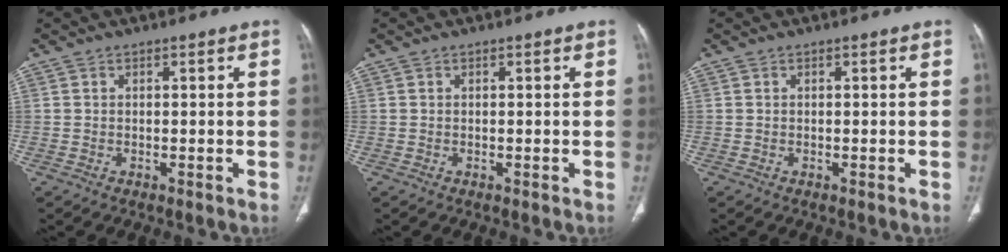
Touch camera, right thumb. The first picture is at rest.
{"total": 0.0}
{"total": 0.0}